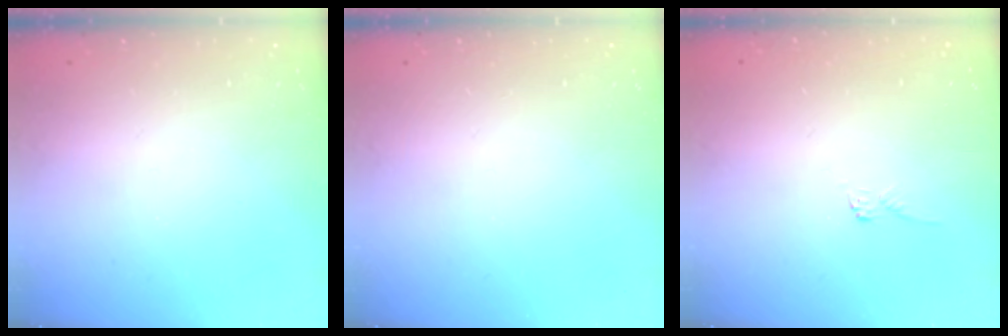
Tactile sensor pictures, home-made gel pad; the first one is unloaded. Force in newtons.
{"total": 0.0}
{"total": 2.8, "press": 2.8, "slide": 0.1}